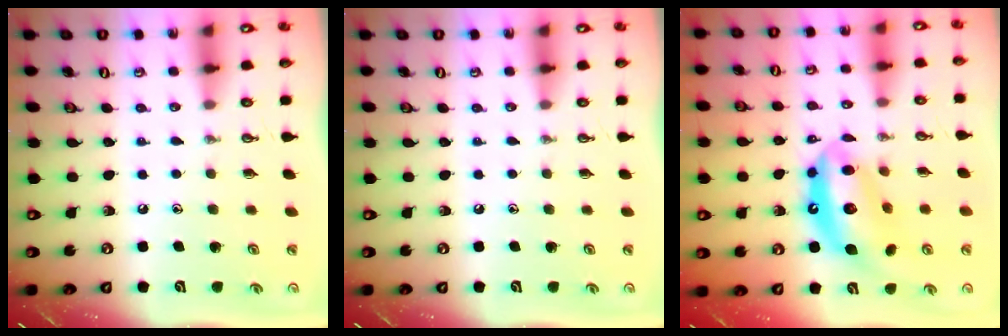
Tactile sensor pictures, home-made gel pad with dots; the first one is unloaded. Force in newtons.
{"total": 0.0}
{"total": 14.8, "press": 14.7, "slide": 1.4}